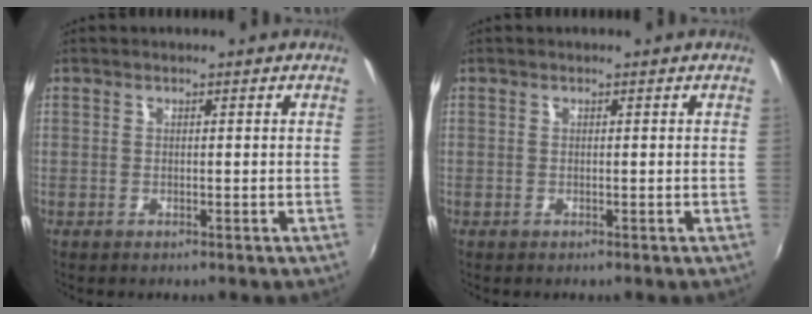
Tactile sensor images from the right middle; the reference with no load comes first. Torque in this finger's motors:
{"motor_torque": [-0.01, 0.00, 0.00, 0.00]}